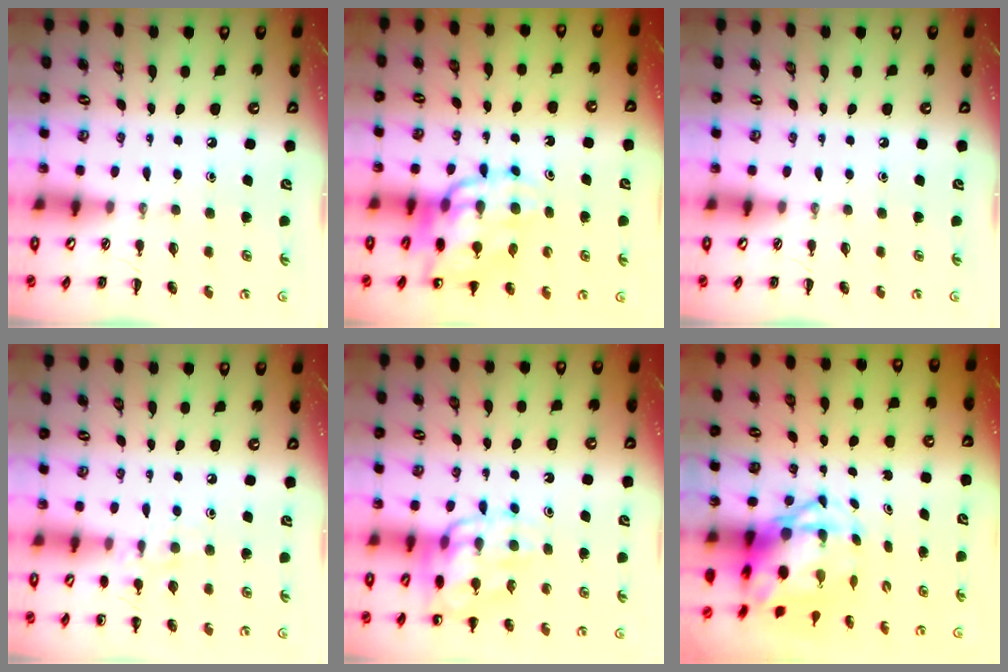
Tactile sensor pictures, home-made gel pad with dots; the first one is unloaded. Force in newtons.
{"total": 17.0, "press": 16.6, "slide": 3.9}
{"total": 0.0}
{"total": 7.7, "press": 7.5, "slide": 1.9}
{"total": 13.5, "press": 13.4, "slide": 1.4}
{"total": 5.2, "press": 5.0, "slide": 1.5}